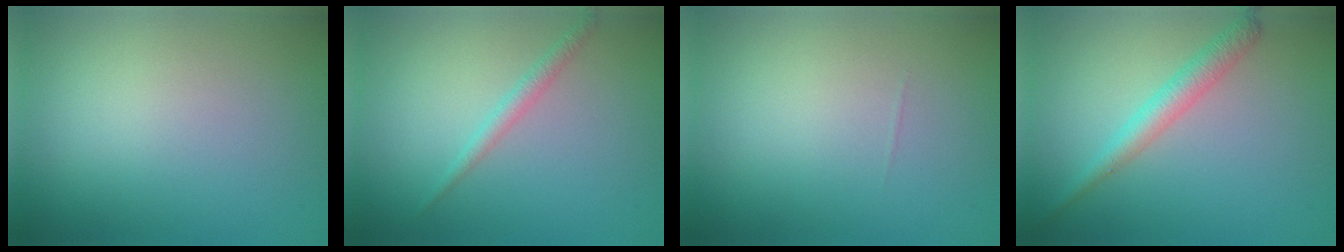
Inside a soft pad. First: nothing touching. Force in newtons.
{"total": 1.3, "press": 1.3, "slide": 0.0}
{"total": 0.0}
{"total": 2.7, "press": 2.7, "slide": 0.1}